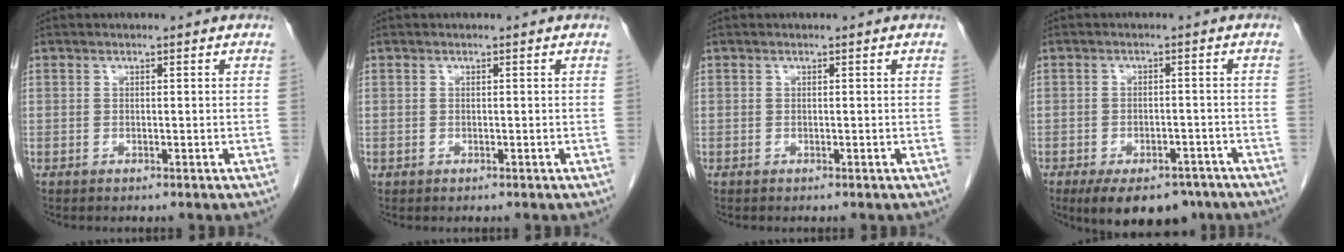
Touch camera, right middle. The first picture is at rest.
{"total": 0.0}
{"total": 0.0}
{"total": 10.9, "force": [-7.9, 5.3, 5.3], "torque": [-0.076, -0.002, -0.113]}